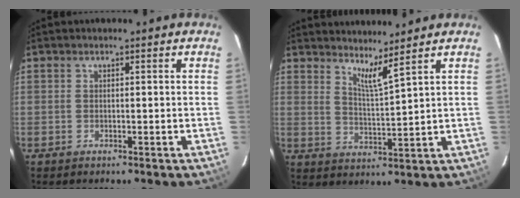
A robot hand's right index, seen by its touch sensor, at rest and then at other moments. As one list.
[{"total": 4.7, "force": [3.9, -0.8, 2.5], "torque": [-0.047, -0.019, 0.067]}]